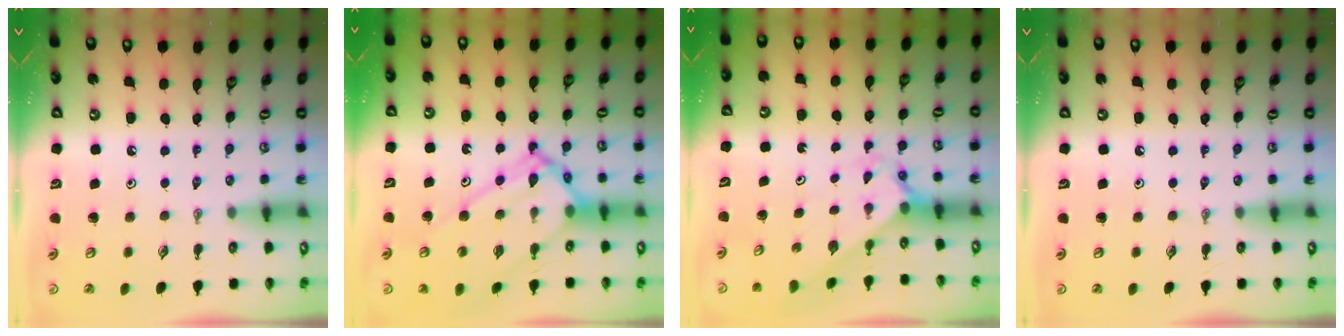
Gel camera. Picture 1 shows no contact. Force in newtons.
{"total": 14.4, "press": 14.4, "slide": 1.4}
{"total": 2.1, "press": 2.1, "slide": 0.2}
{"total": 0.0}